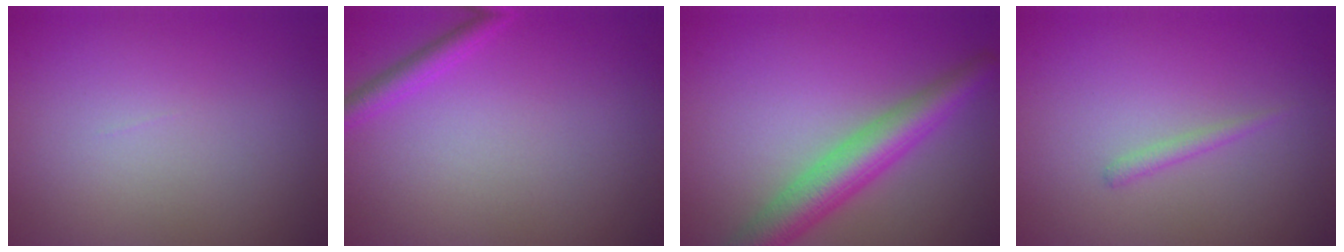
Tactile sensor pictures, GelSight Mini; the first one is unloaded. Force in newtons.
{"total": 1.9, "press": 1.9, "slide": 0.1}
{"total": 5.3, "press": 5.3, "slide": 0.2}
{"total": 0.8, "press": 0.8, "slide": 0.1}